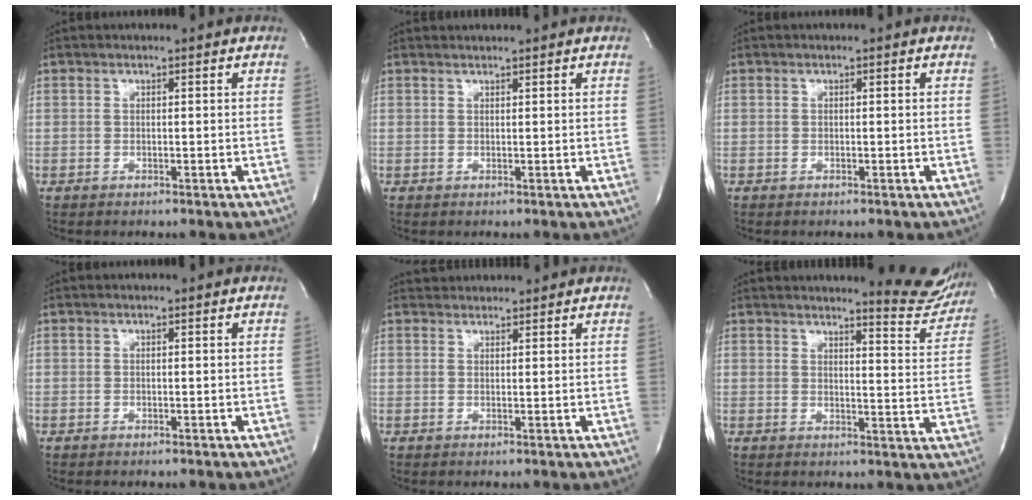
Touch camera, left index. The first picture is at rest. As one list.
[{"total": 2.3, "force": [2.2, -0.2, 0.2], "torque": [-0.005, 0.014, 0.034]}, {"total": 0.0}, {"total": 0.0}, {"total": 3.9, "force": [3.8, 0.9, 0.2], "torque": [-0.006, 0.029, 0.057]}, {"total": 10.5, "force": [10.2, 0.9, 2.2], "torque": [-0.011, -0.057, 0.103]}]